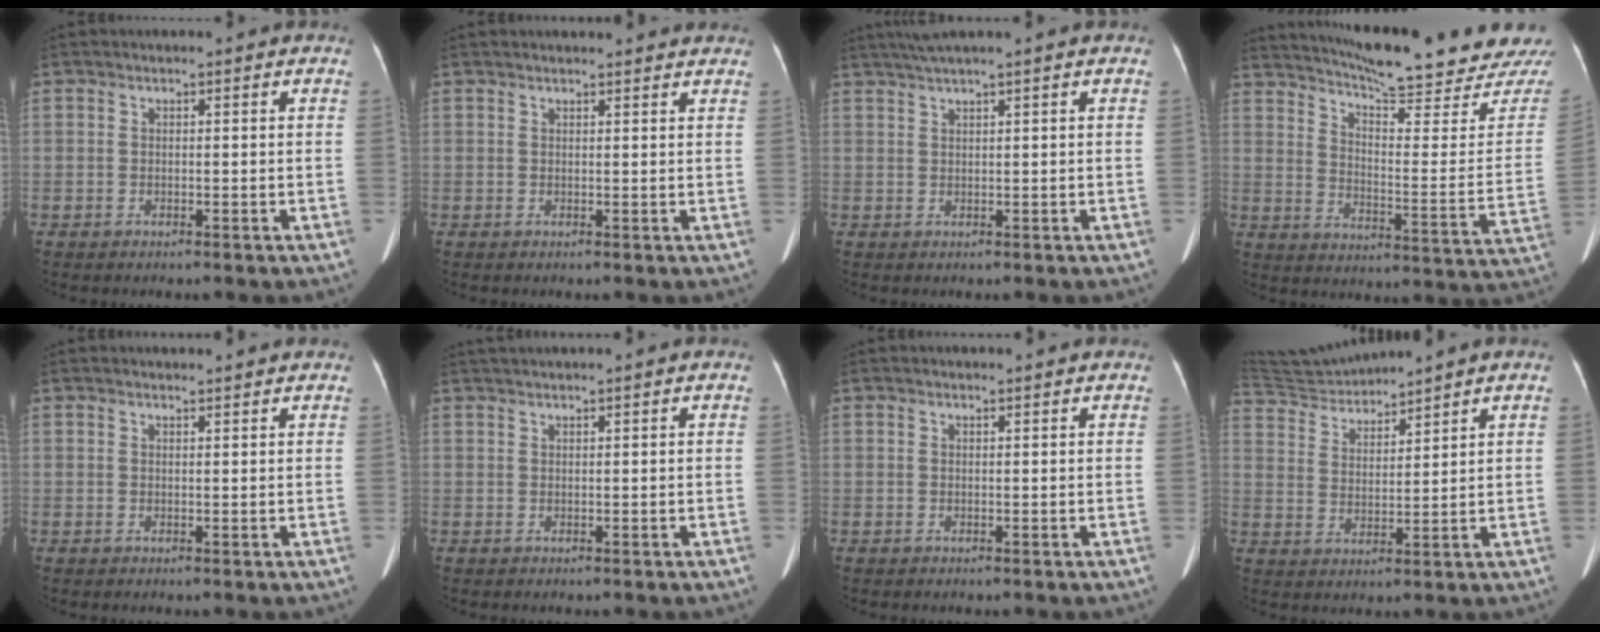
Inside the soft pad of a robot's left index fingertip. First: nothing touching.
{"total": 7.0, "force": [6.6, 1.0, 2.0], "torque": [-0.019, 0.025, 0.065]}
{"total": 2.7, "force": [2.1, -0.7, 1.6], "torque": [-0.040, 0.014, 0.051]}
{"total": 22.4, "force": [20.9, 0.6, 8.1], "torque": [-0.125, -0.086, 0.270]}
{"total": 3.1, "force": [3.0, 0.2, 0.6], "torque": [-0.011, 0.015, 0.035]}
{"total": 2.4, "force": [2.0, -0.6, 1.1], "torque": [-0.021, 0.020, 0.045]}
{"total": 1.4, "force": [1.4, 0.0, 0.3], "torque": [-0.010, 0.016, 0.019]}
{"total": 6.7, "force": [6.6, -1.0, 0.2], "torque": [-0.021, 0.014, 0.143]}